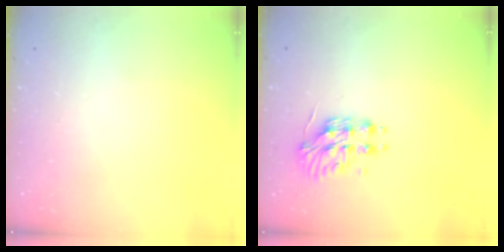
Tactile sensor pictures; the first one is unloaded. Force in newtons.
{"total": 11.0, "press": 11.0, "slide": 0.9}